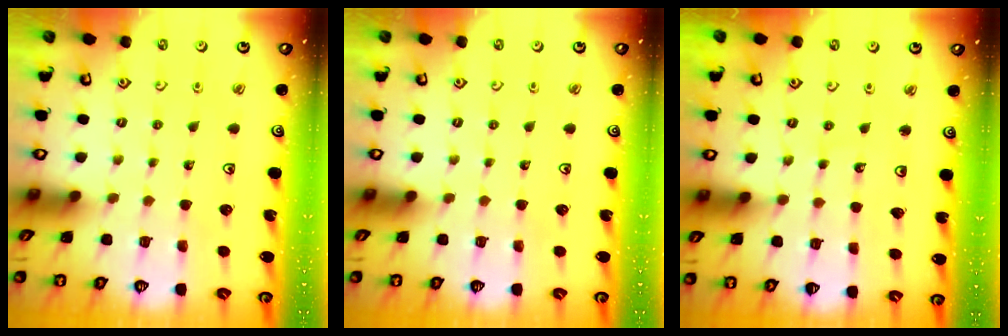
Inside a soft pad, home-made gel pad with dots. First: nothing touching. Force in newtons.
{"total": 0.0}
{"total": 3.0, "press": 3.0, "slide": 0.2}